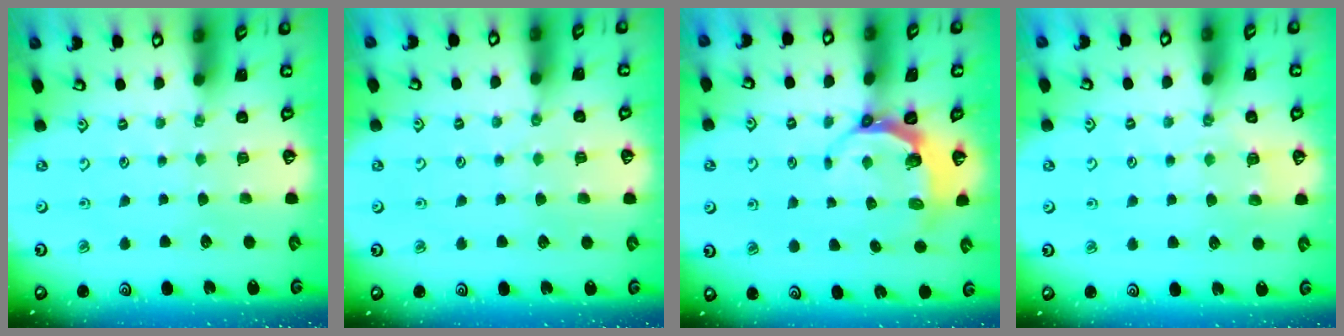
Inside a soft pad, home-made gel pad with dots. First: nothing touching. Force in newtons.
{"total": 2.7, "press": 2.7, "slide": 0.5}
{"total": 5.8, "press": 4.8, "slide": 3.3}
{"total": 5.8, "press": 5.8, "slide": 0.1}